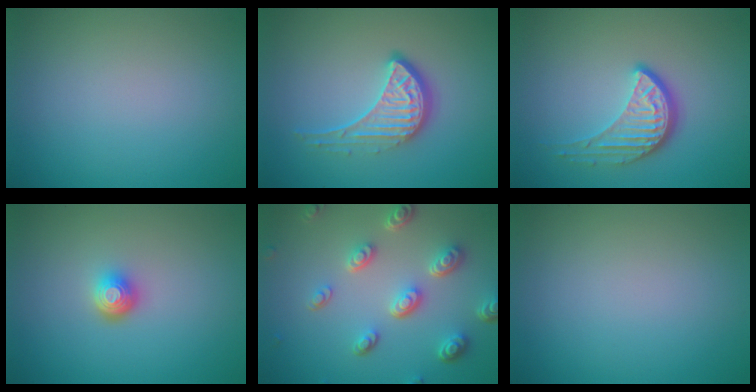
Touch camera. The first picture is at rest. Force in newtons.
{"total": 4.3, "press": 3.1, "slide": 3.1}
{"total": 4.1, "press": 3.0, "slide": 2.8}
{"total": 1.9, "press": 1.4, "slide": 1.3}
{"total": 5.0, "press": 3.7, "slide": 3.3}
{"total": 0.0}